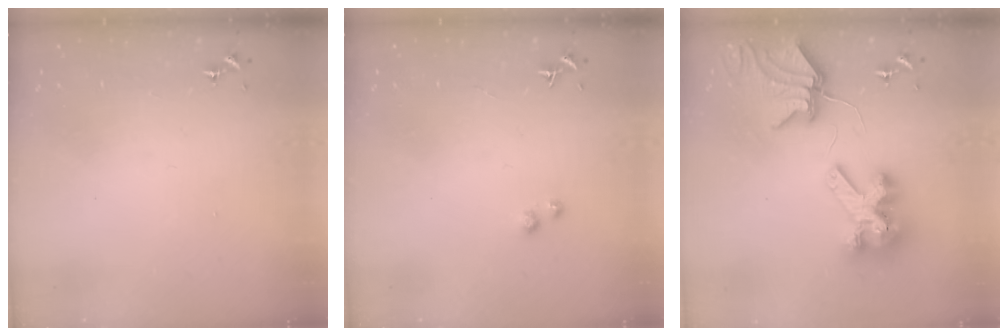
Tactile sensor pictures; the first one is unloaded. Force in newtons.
{"total": 1.7, "press": 1.6, "slide": 0.1}
{"total": 12.7, "press": 12.6, "slide": 1.6}